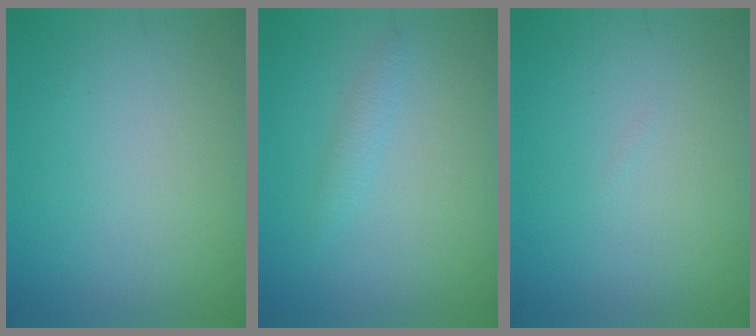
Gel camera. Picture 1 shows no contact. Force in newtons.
{"total": 1.2, "press": 1.2, "slide": 0.0}
{"total": 0.0}